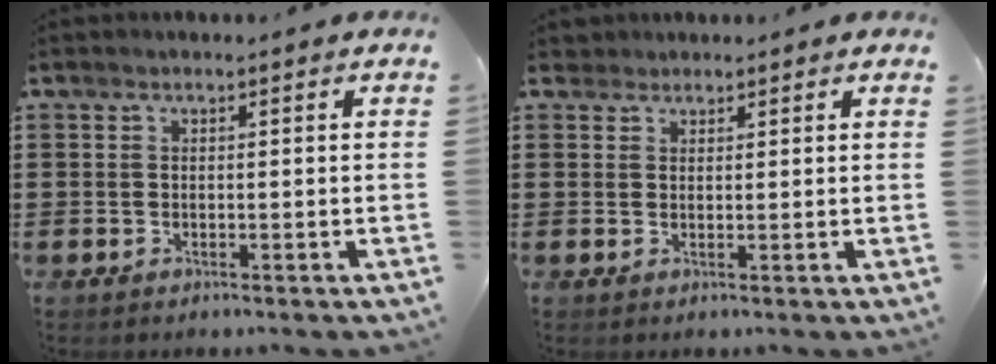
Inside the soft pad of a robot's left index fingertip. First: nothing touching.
{"total": 1.9, "force": [1.6, 0.9, 0.0], "torque": [-0.006, 0.007, 0.032]}